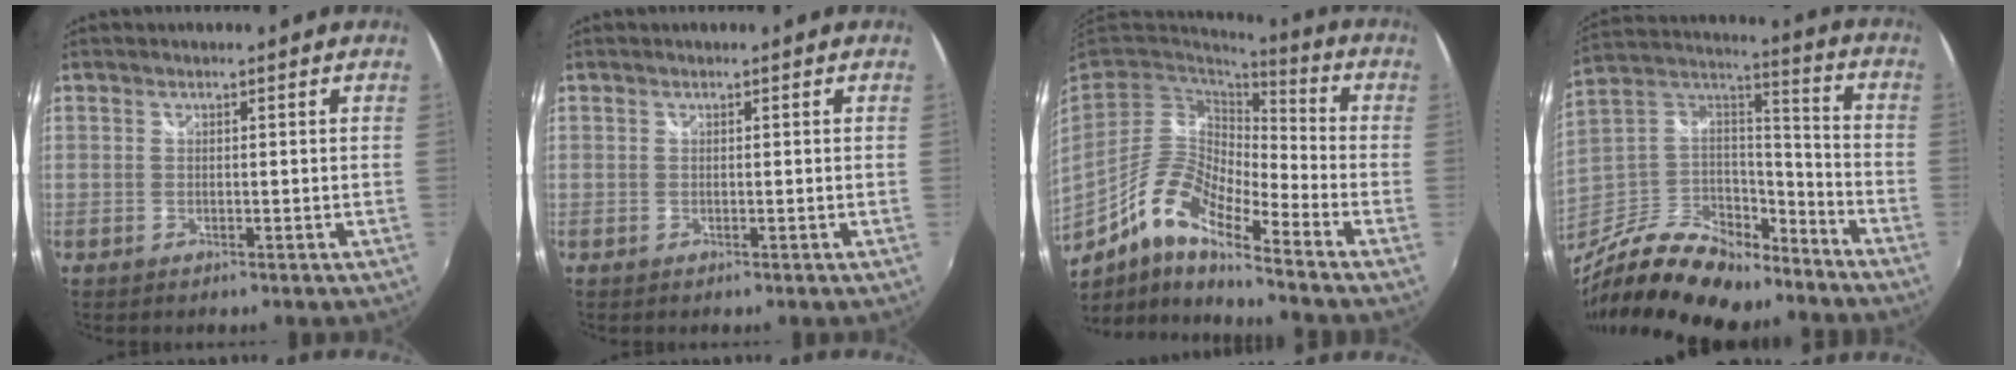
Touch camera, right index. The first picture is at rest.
{"total": 0.0}
{"total": 14.0, "force": [-8.4, 3.4, 10.7], "torque": [-0.201, -0.005, -0.168]}
{"total": 25.1, "force": [-17.9, 11.6, 13.2], "torque": [-0.282, 0.015, -0.290]}